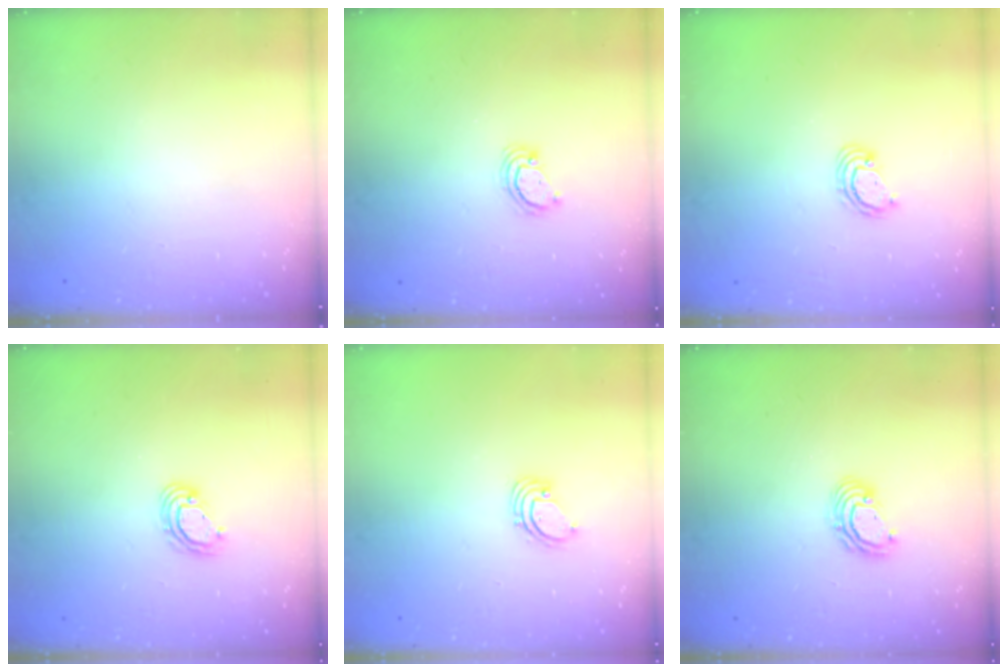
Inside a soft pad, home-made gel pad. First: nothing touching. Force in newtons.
{"total": 2.6, "press": 2.6, "slide": 0.3}
{"total": 2.5, "press": 2.5, "slide": 0.3}
{"total": 5.7, "press": 5.7, "slide": 0.5}
{"total": 1.4, "press": 1.4, "slide": 0.1}
{"total": 5.7, "press": 5.7, "slide": 0.2}